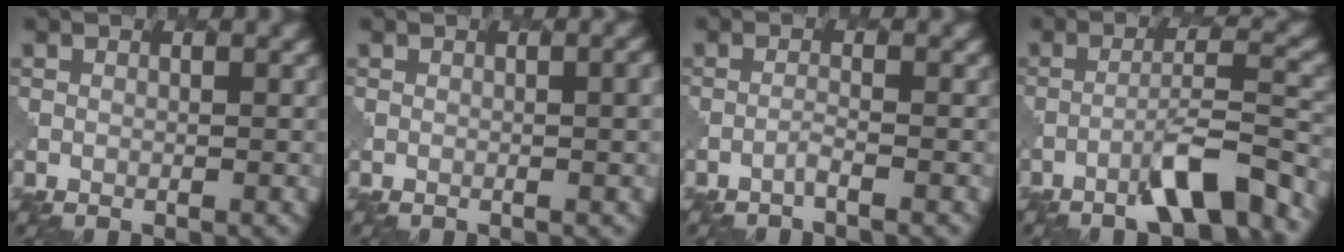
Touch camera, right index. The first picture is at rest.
{"total": 2.0, "force": [0.2, 0.7, 1.9], "torque": [-0.010, 0.005, 0.000]}
{"total": 0.7, "force": [-0.5, 0.0, 0.6], "torque": [-0.003, 0.005, -0.017]}
{"total": 5.4, "force": [-3.4, 0.7, 4.1], "torque": [-0.067, 0.011, -0.056]}